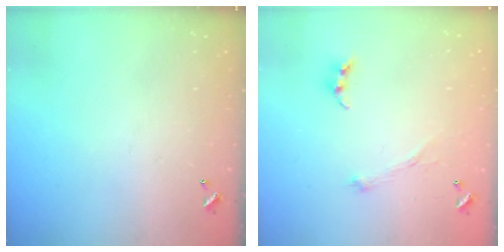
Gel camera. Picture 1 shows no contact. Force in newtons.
{"total": 2.1, "press": 2.0, "slide": 0.7}